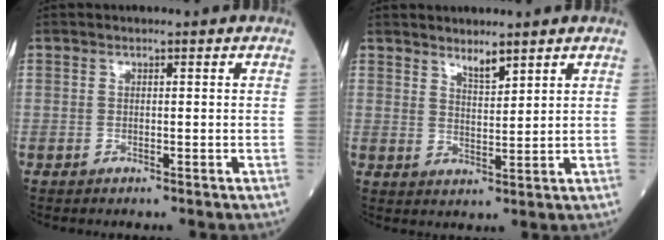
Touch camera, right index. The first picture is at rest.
{"total": 2.8, "force": [2.4, 0.3, 1.4], "torque": [-0.028, -0.009, 0.048]}